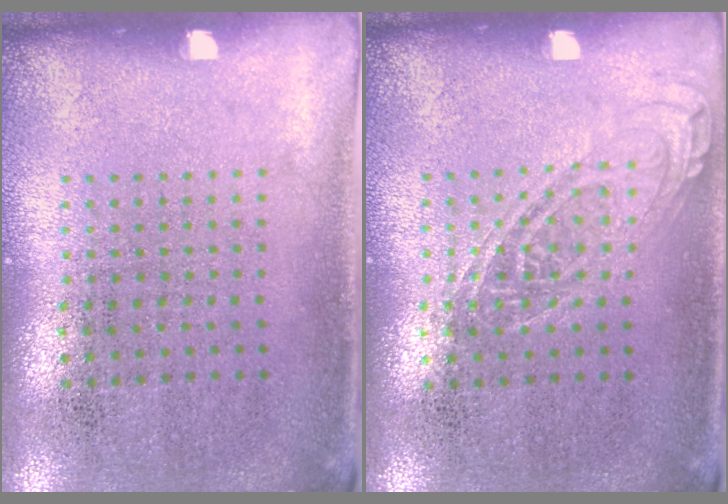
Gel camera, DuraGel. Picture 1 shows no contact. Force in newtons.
{"total": 0.8, "press": 0.8, "slide": 0.1}